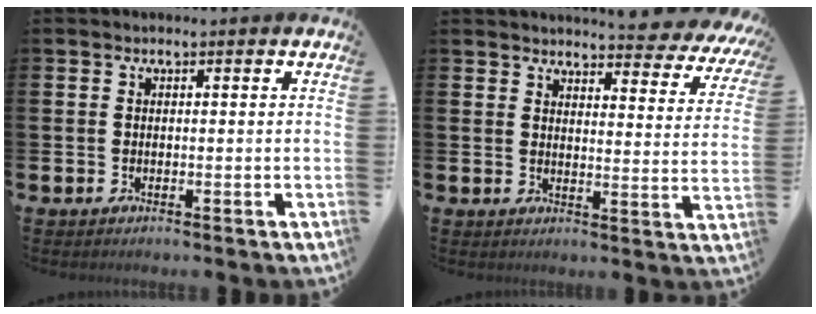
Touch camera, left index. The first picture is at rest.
{"total": 4.9, "force": [4.8, 0.4, 1.0], "torque": [-0.017, -0.044, 0.077]}